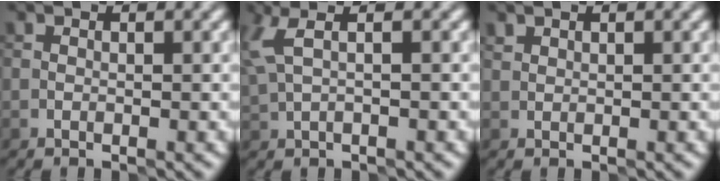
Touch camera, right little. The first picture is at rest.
{"total": 2.7, "force": [1.2, 0.7, 2.3], "torque": [-0.055, 0.006, 0.027]}
{"total": 0.6, "force": [0.5, 0.3, 0.0], "torque": [0.004, 0.002, 0.012]}